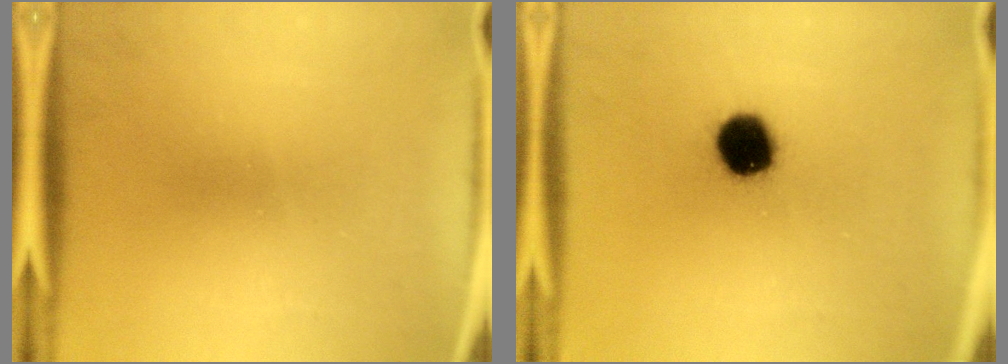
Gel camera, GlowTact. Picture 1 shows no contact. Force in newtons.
{"total": 10.4}